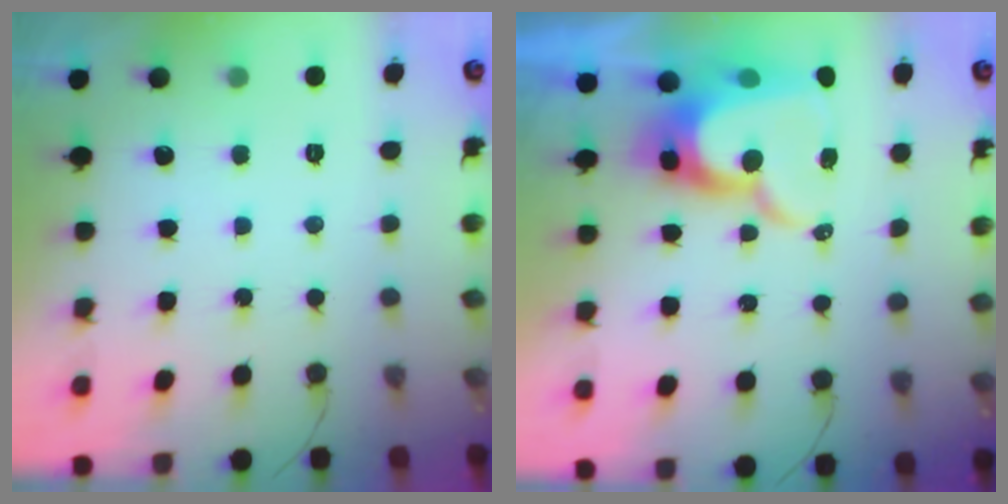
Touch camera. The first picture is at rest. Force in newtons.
{"total": 13.8, "press": 13.8, "slide": 1.0}